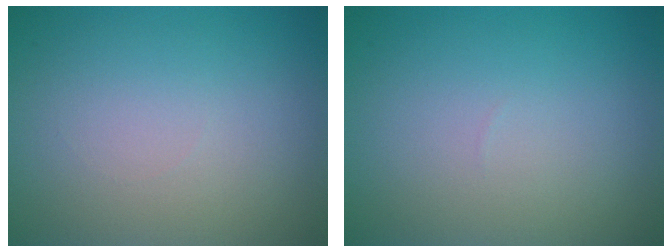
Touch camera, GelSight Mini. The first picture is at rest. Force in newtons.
{"total": 0.0}